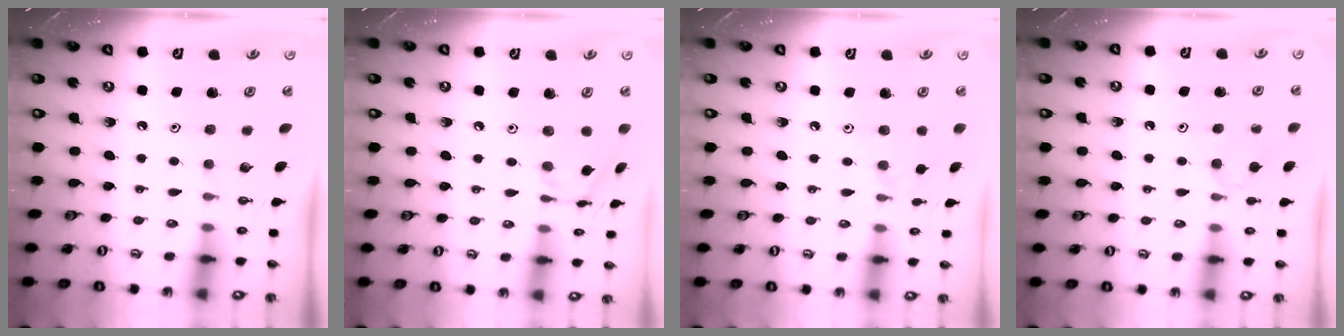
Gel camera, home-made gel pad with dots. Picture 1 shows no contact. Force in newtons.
{"total": 10.3, "press": 10.3, "slide": 0.6}
{"total": 3.0, "press": 2.9, "slide": 0.5}
{"total": 2.7, "press": 2.6, "slide": 0.6}